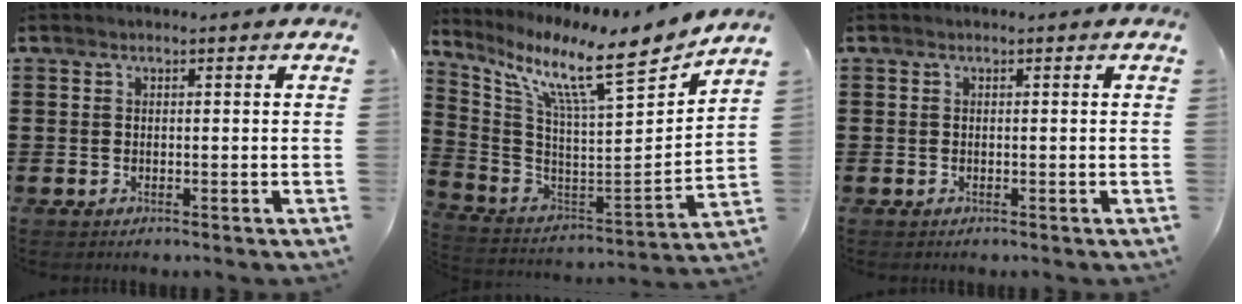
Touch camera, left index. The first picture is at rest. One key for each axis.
{"total": 11.6, "fx": 8.5, "fy": 1.0, "fz": 7.8, "tx": -0.167, "ty": -0.069, "tz": 0.131}
{"total": 0.0}